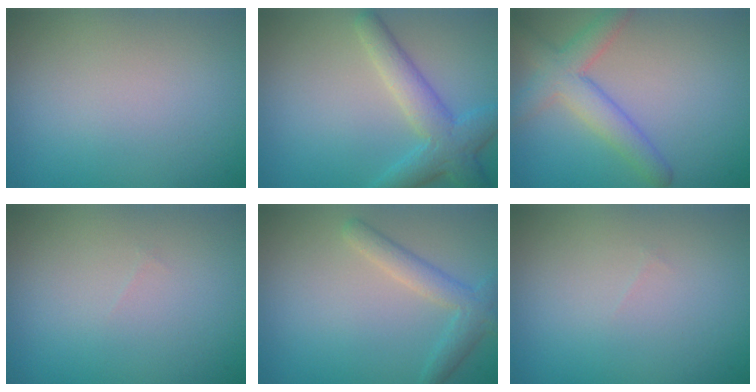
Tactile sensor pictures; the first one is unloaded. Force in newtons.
{"total": 4.3, "press": 4.3, "slide": 0.3}
{"total": 4.1, "press": 4.1, "slide": 0.2}
{"total": 0.0}
{"total": 2.7, "press": 2.7, "slide": 0.1}
{"total": 0.0}